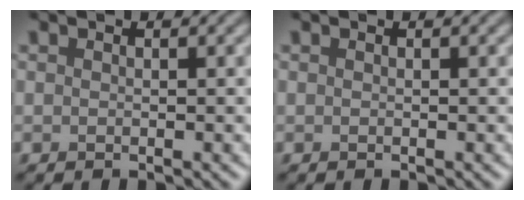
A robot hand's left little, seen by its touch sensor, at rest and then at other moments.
{"total": 0.0}